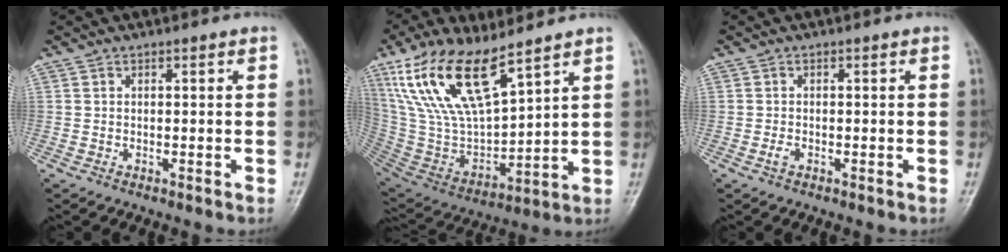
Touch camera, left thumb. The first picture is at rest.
{"total": 19.5, "force": [11.9, 7.4, 13.6], "torque": [-0.250, -0.048, 0.246]}
{"total": 1.1, "force": [-0.5, 0.8, 0.7], "torque": [-0.013, -0.001, -0.011]}